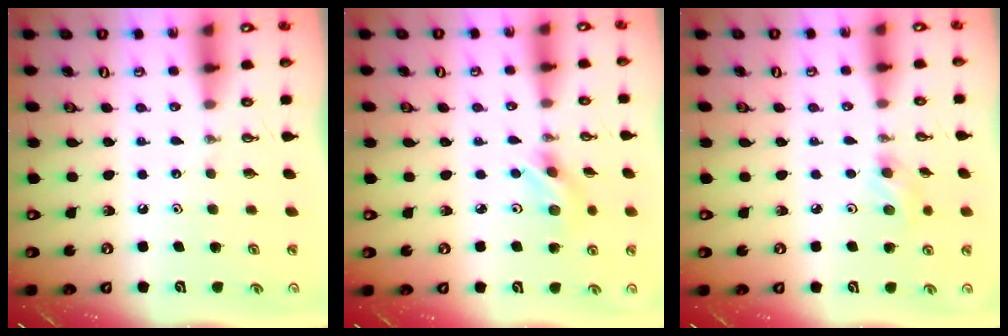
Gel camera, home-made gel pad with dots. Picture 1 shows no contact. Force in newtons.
{"total": 3.8, "press": 3.8, "slide": 0.3}
{"total": 4.3, "press": 4.3, "slide": 0.7}